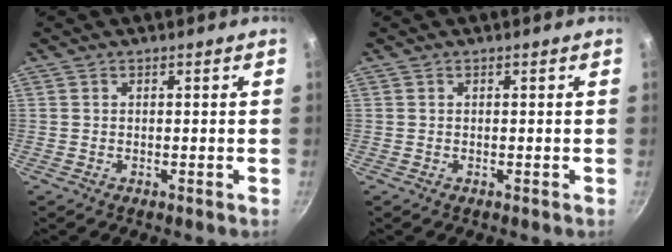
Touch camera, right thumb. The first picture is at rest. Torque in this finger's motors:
{"motor_torque": [-0.03, 0.02, 0.04, 0.03, 0.00]}